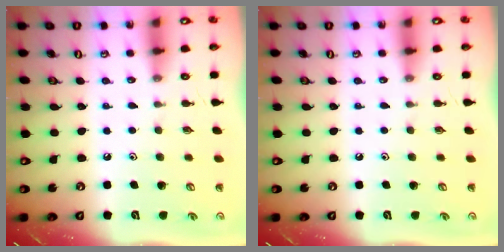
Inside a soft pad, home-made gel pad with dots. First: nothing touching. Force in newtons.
{"total": 0.0}